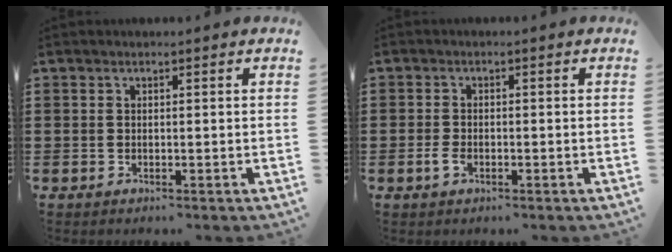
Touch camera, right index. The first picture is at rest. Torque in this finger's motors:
{"motor_torque": [1.08, 1.06, 0.15, 0.01]}